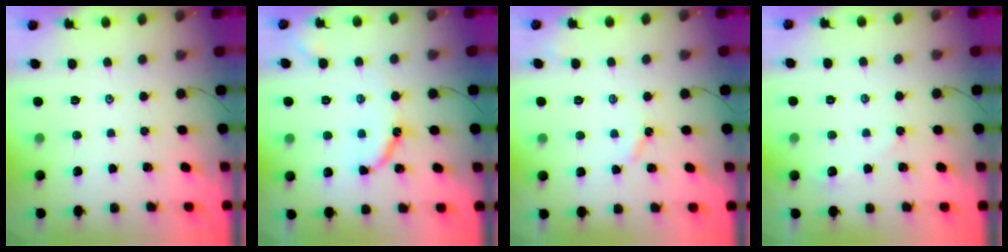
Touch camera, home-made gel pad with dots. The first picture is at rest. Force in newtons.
{"total": 8.7, "press": 8.6, "slide": 1.0}
{"total": 2.8, "press": 2.8, "slide": 0.5}
{"total": 2.3, "press": 2.3, "slide": 0.3}